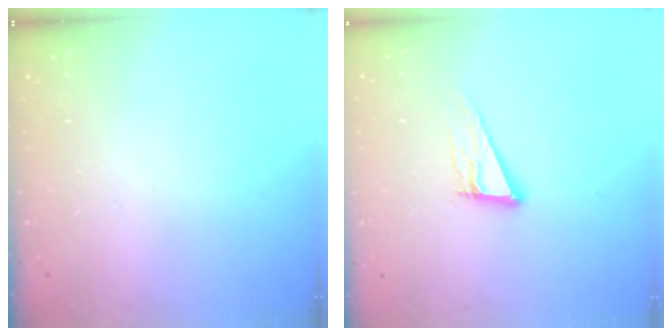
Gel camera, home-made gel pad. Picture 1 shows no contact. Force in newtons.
{"total": 12.4, "press": 11.9, "slide": 3.3}